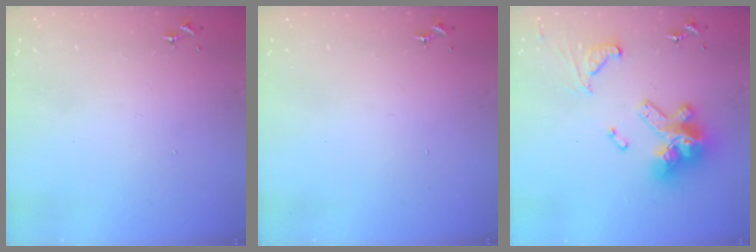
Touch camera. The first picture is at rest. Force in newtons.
{"total": 0.0}
{"total": 20.5, "press": 20.4, "slide": 2.2}